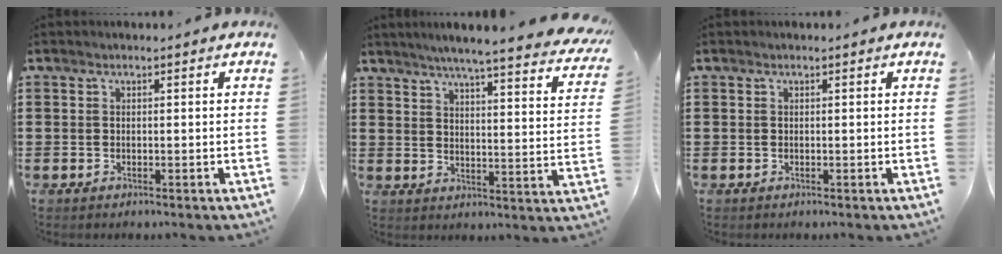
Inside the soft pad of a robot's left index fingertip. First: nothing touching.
{"total": 5.2, "force": [4.5, -0.6, 2.6], "torque": [-0.070, -0.032, 0.071]}
{"total": 0.0}